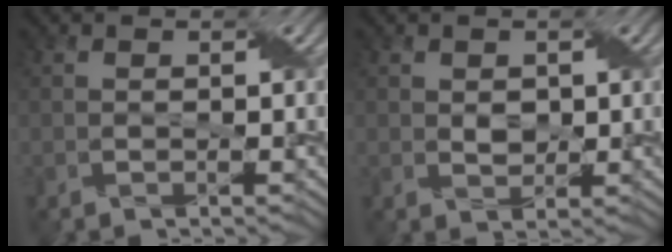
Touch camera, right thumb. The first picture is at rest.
{"total": 1.6, "force": [0.4, 1.3, 0.9], "torque": [-0.026, -0.004, 0.010]}